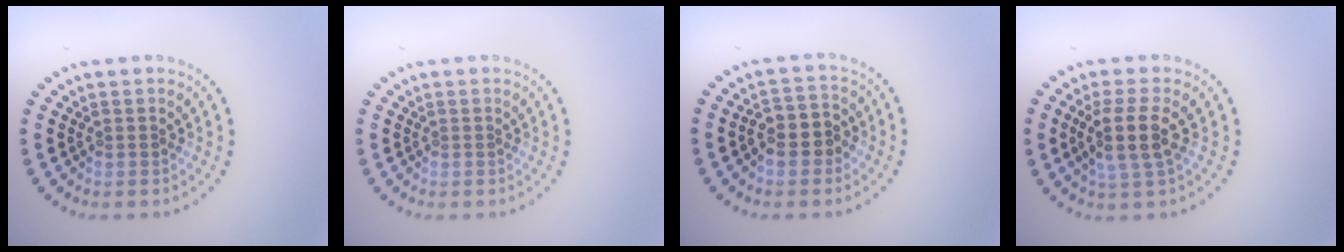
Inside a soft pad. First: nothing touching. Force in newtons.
{"total": 0.0}
{"total": 2.9, "press": 2.7, "slide": 0.9}
{"total": 3.3, "press": 2.9, "slide": 1.6}